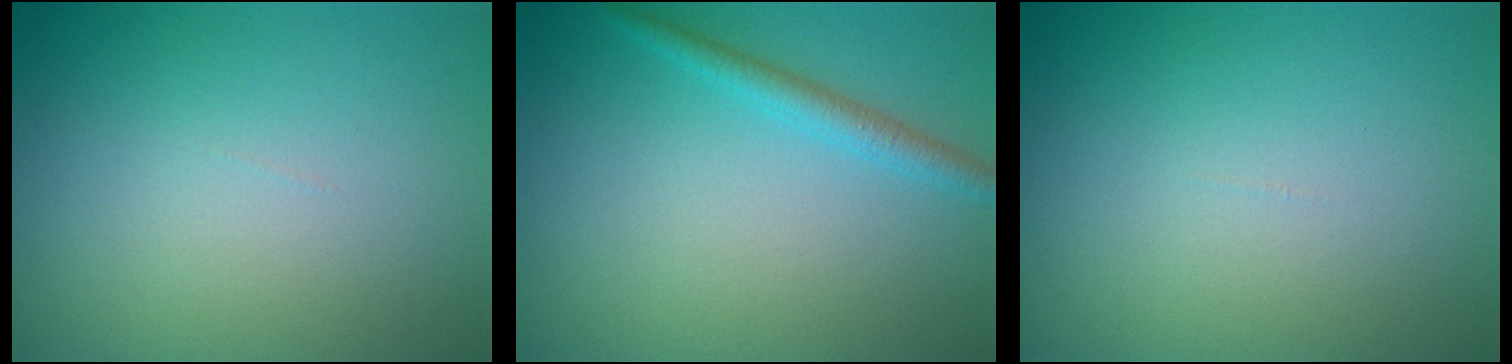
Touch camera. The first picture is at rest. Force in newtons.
{"total": 2.0, "press": 2.0, "slide": 0.1}
{"total": 0.0}